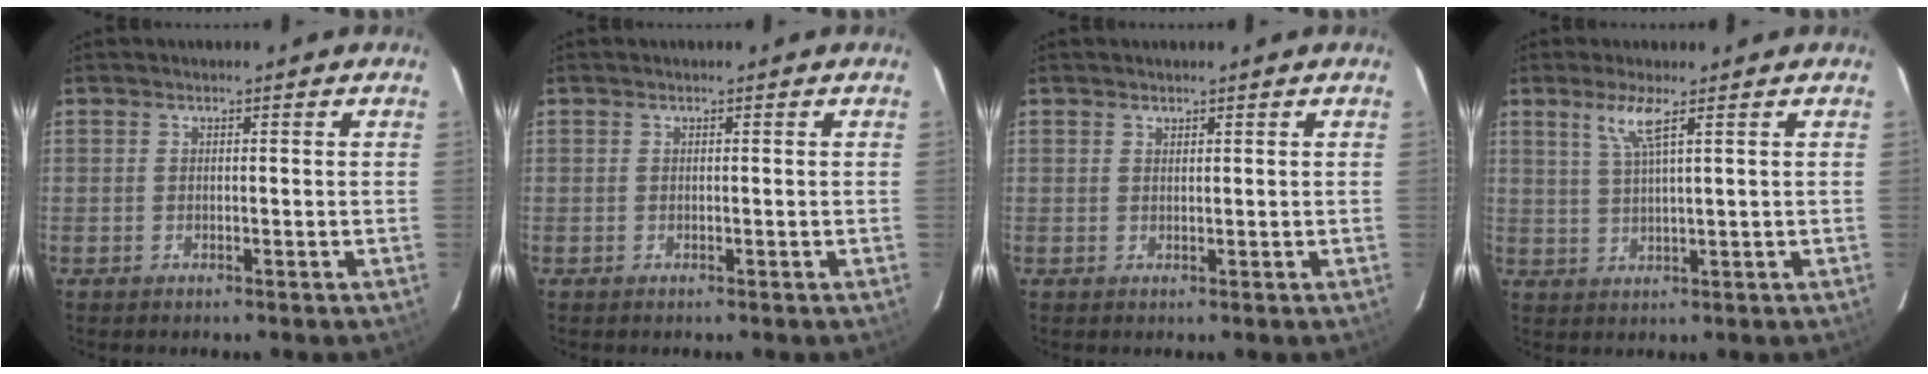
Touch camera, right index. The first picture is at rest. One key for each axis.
{"total": 0.0}
{"total": 0.6, "fx": 0.6, "fy": 0.2, "fz": 0.0, "tx": -0.001, "ty": 0.001, "tz": 0.012}
{"total": 4.2, "fx": 2.4, "fy": -0.3, "fz": 3.5, "tx": -0.072, "ty": -0.002, "tz": 0.051}